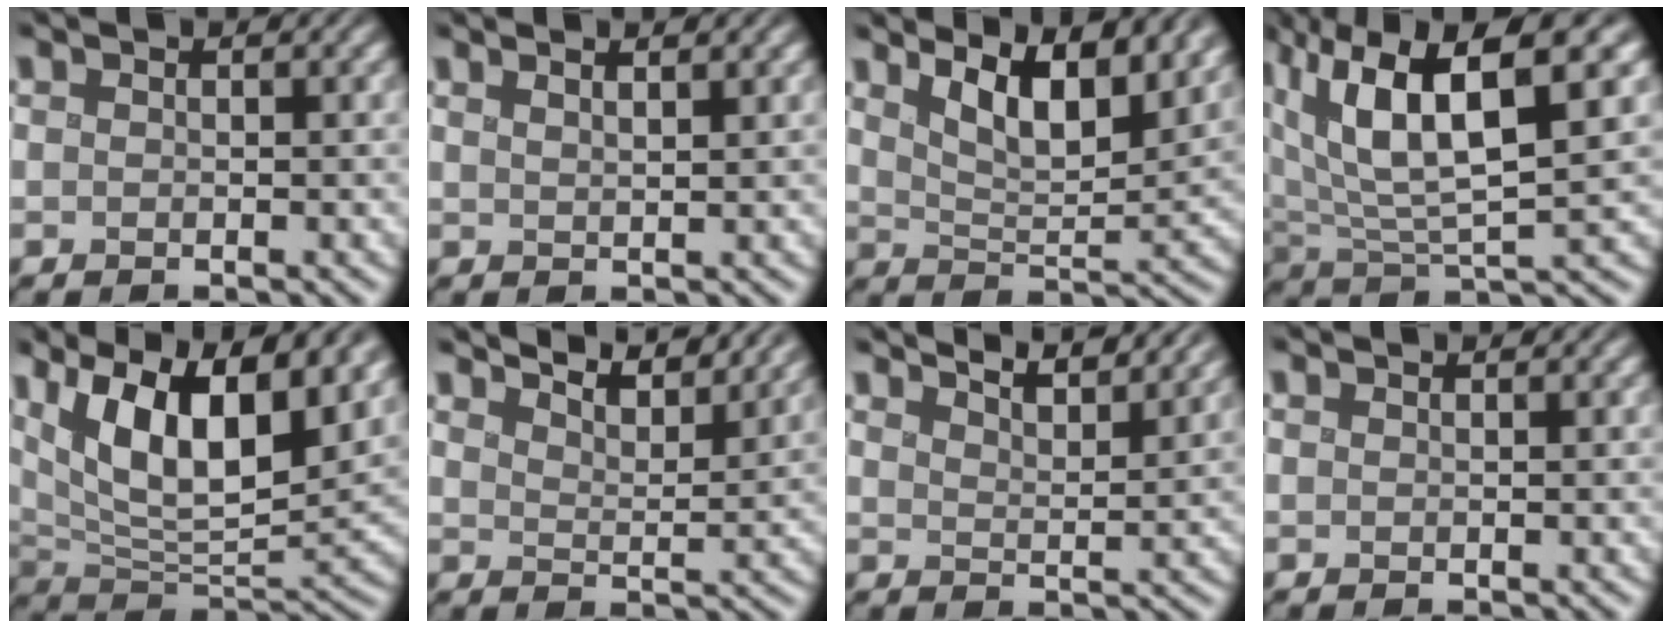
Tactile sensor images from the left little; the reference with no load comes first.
{"total": 2.0, "force": [1.4, 0.5, 1.3], "torque": [0.002, 0.007, 0.005]}
{"total": 6.5, "force": [3.9, 2.2, 4.7], "torque": [-0.080, -0.003, 0.060]}
{"total": 9.5, "force": [4.1, 3.1, 8.0], "torque": [-0.151, 0.011, 0.068]}
{"total": 12.7, "force": [5.7, 4.9, 10.3], "torque": [-0.152, 0.008, 0.089]}
{"total": 6.8, "force": [6.3, 1.1, 2.4], "torque": [-0.021, 0.002, 0.063]}
{"total": 6.0, "force": [5.4, 1.0, 2.4], "torque": [-0.011, 0.010, 0.048]}
{"total": 0.0}